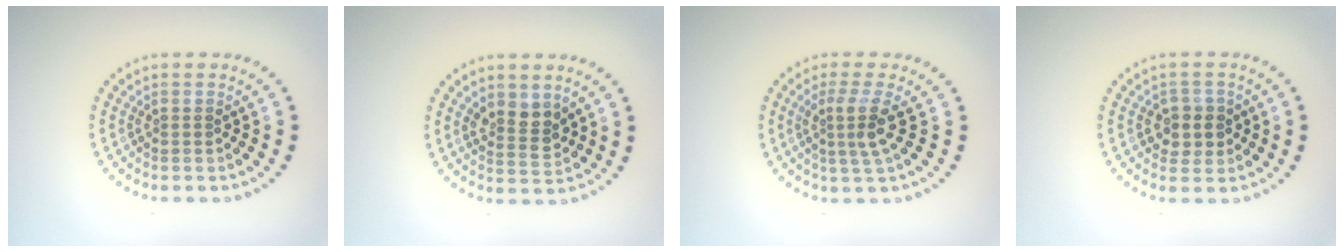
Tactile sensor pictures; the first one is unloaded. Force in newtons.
{"total": 2.6, "press": 2.4, "slide": 0.9}
{"total": 2.9, "press": 2.1, "slide": 2.0}
{"total": 2.8, "press": 2.6, "slide": 0.9}